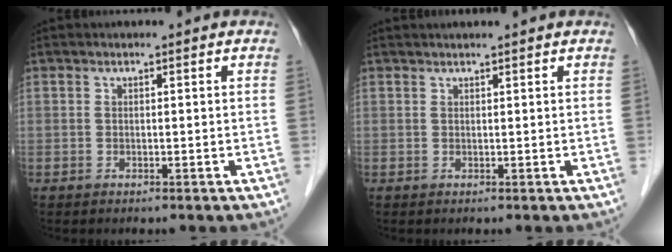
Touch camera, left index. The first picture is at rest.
{"total": 3.1, "force": [2.8, 0.0, 1.3], "torque": [-0.012, 0.026, 0.038]}